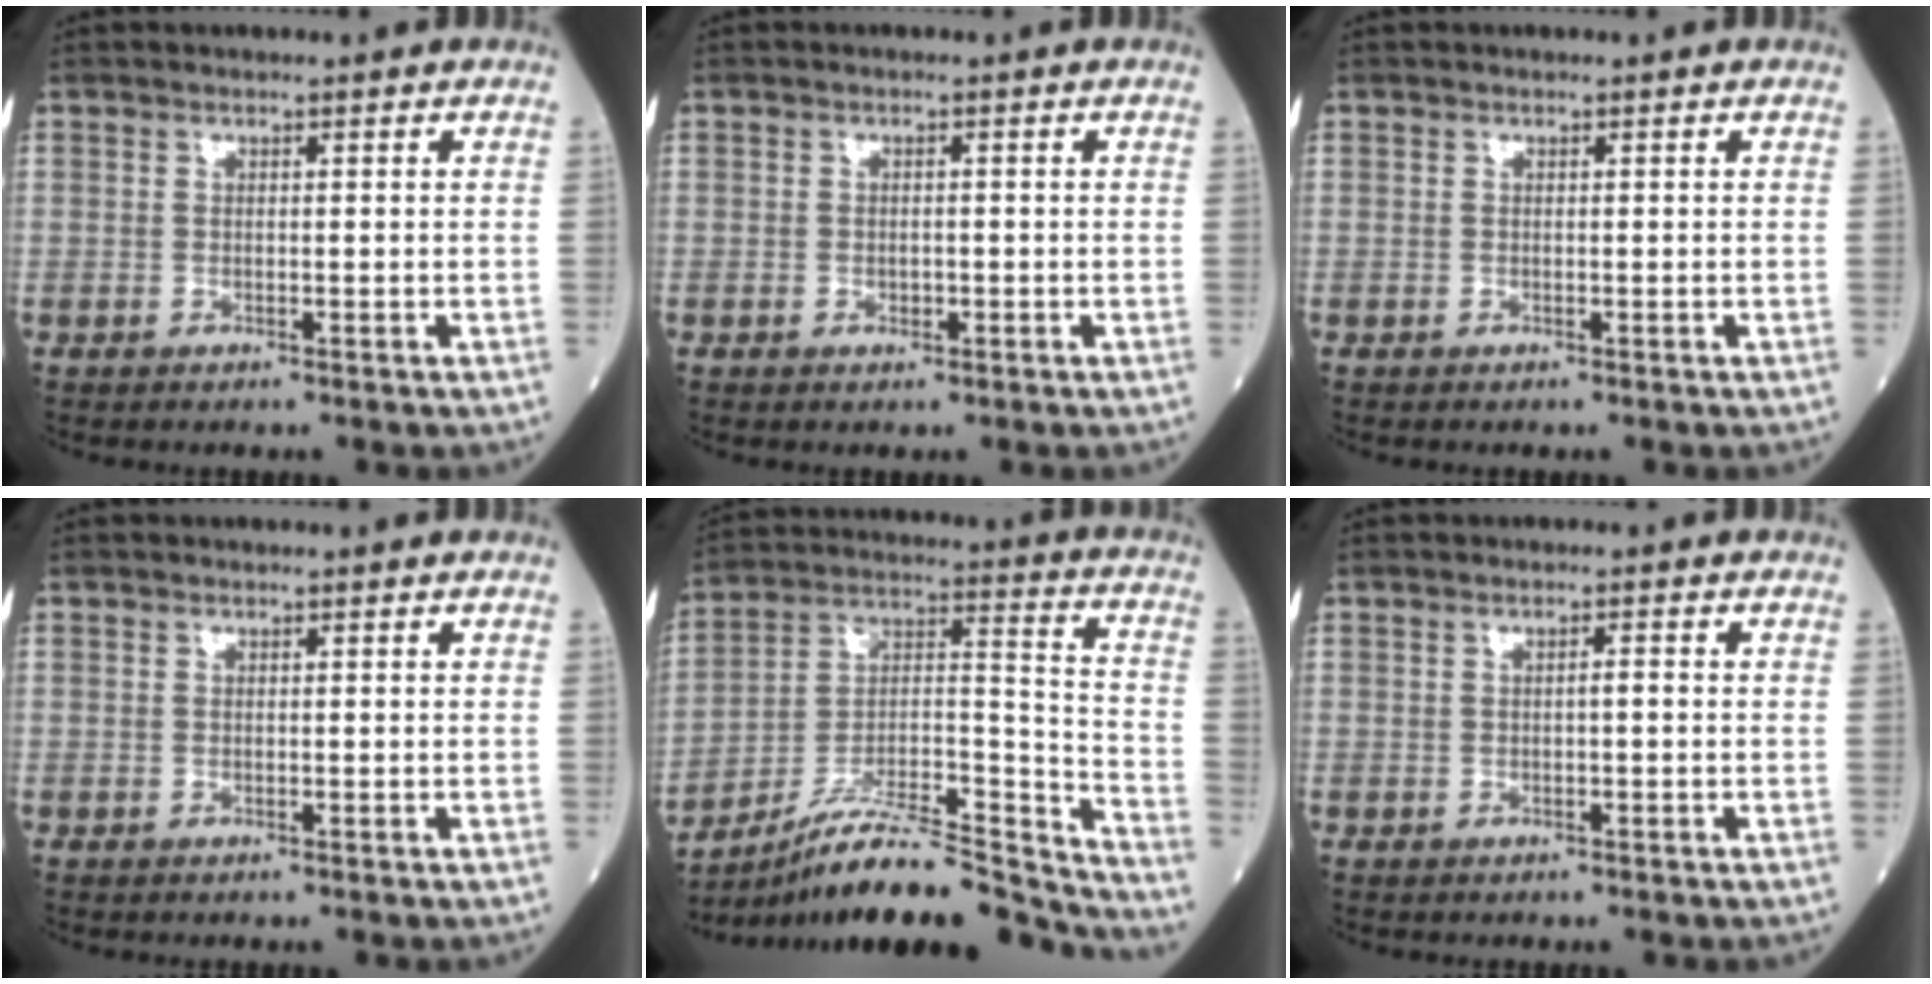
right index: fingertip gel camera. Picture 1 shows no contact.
{"total": 1.3, "force": [-0.5, 0.9, 0.9], "torque": [-0.014, 0.001, -0.006]}
{"total": 0.0}
{"total": 0.0}
{"total": 20.1, "force": [-18.5, 0.3, 7.8], "torque": [-0.128, 0.029, -0.313]}
{"total": 0.8, "force": [-0.1, 0.0, 0.7], "torque": [-0.012, 0.001, 0.000]}